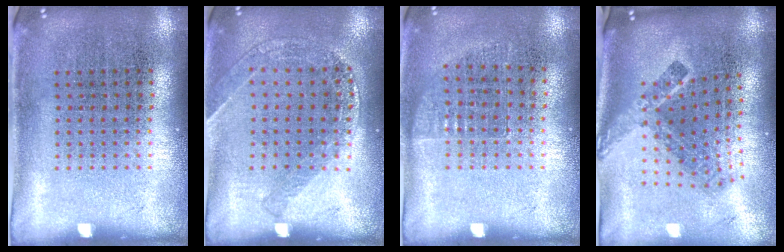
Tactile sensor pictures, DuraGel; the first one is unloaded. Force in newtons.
{"total": 1.3, "press": 1.3, "slide": 0.1}
{"total": 0.6, "press": 0.6, "slide": 0.2}
{"total": 2.4, "press": 1.6, "slide": 1.8}